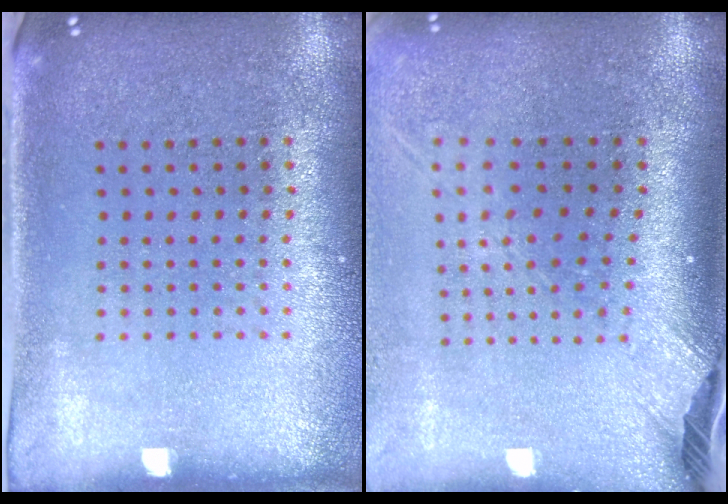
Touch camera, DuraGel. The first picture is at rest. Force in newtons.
{"total": 2.6, "press": 1.8, "slide": 1.8}